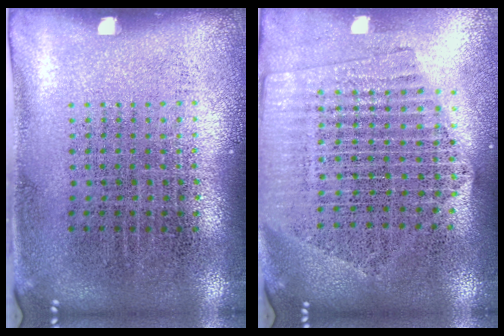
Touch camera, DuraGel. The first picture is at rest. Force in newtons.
{"total": 2.1, "press": 1.9, "slide": 0.9}